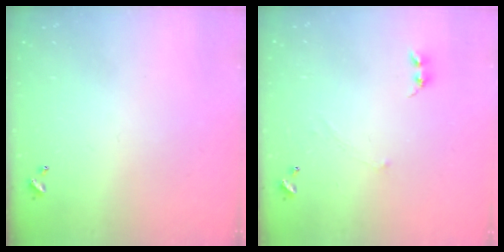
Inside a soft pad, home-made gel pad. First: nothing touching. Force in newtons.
{"total": 0.6, "press": 0.3, "slide": 0.5}